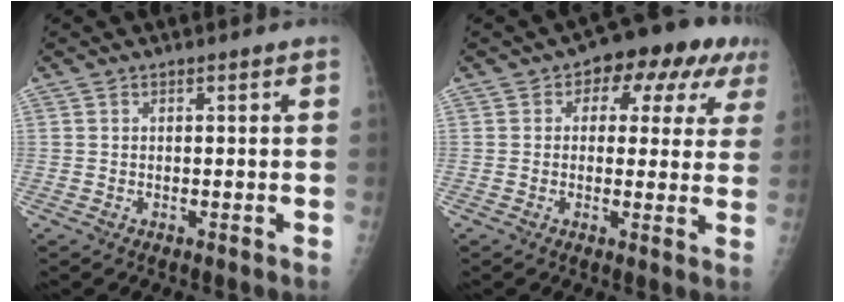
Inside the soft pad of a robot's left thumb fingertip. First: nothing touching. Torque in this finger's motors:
{"motor_torque": [-0.05, 0.27, 0.10, 0.00, 0.11]}